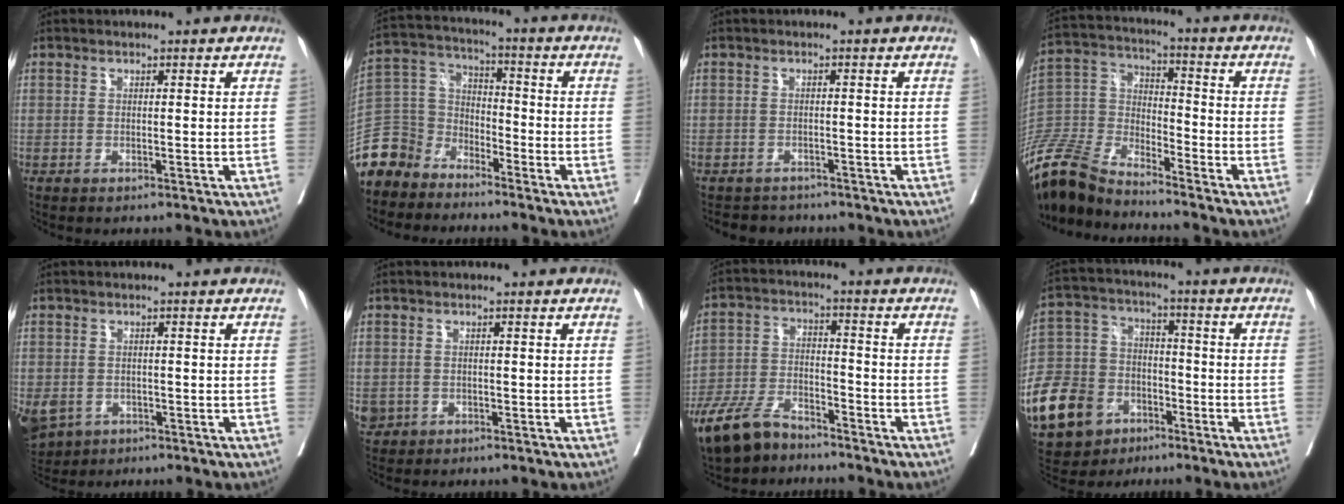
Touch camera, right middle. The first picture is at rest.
{"total": 11.5, "force": [-9.5, 6.3, 1.4], "torque": [-0.053, 0.025, -0.189]}
{"total": 3.3, "force": [-3.0, 1.4, -0.2], "torque": [0.000, -0.002, -0.047]}
{"total": 13.7, "force": [-12.9, 2.3, 4.1], "torque": [-0.089, 0.004, -0.256]}
{"total": 12.2, "force": [-5.2, 9.7, 5.2], "torque": [-0.161, -0.011, -0.069]}
{"total": 2.6, "force": [-0.9, 2.3, 0.7], "torque": [-0.015, 0.001, -0.009]}
{"total": 9.9, "force": [-7.9, 3.8, 4.6], "torque": [-0.101, -0.017, -0.152]}
{"total": 17.3, "force": [-8.5, 12.4, 8.4], "torque": [-0.211, 0.008, -0.147]}